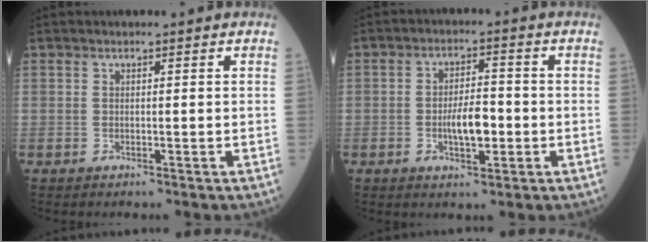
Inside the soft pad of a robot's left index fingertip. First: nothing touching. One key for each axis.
{"total": 5.3, "fx": -1.4, "fy": 1.9, "fz": 4.8, "tx": -0.086, "ty": 0.000, "tz": -0.026}